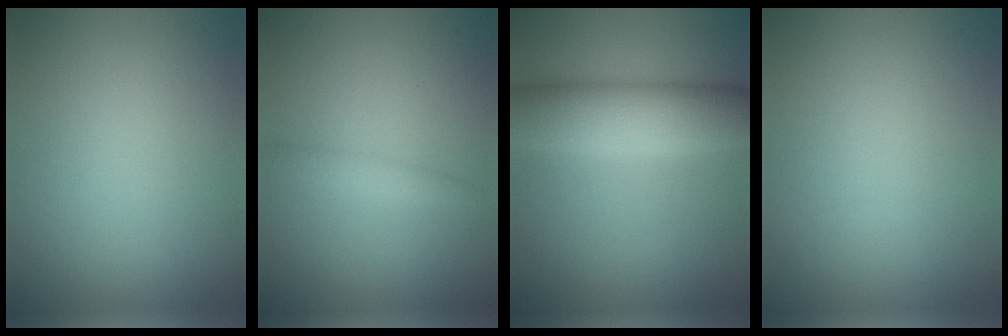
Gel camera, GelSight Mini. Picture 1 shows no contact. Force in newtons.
{"total": 1.2, "press": 1.2, "slide": 0.1}
{"total": 8.1, "press": 8.1, "slide": 0.3}
{"total": 0.0}